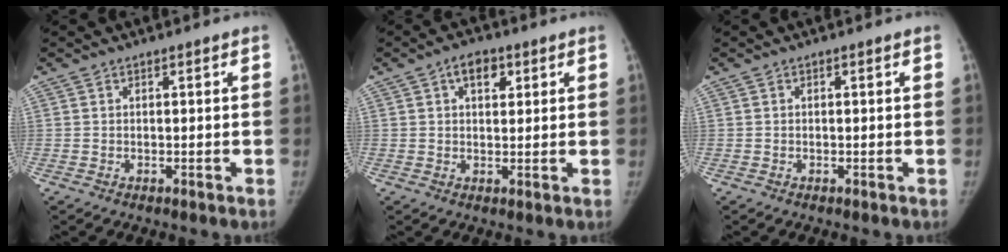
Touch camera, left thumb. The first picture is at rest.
{"total": 4.7, "force": [2.1, 2.8, 3.1], "torque": [-0.031, -0.002, 0.027]}
{"total": 0.0}